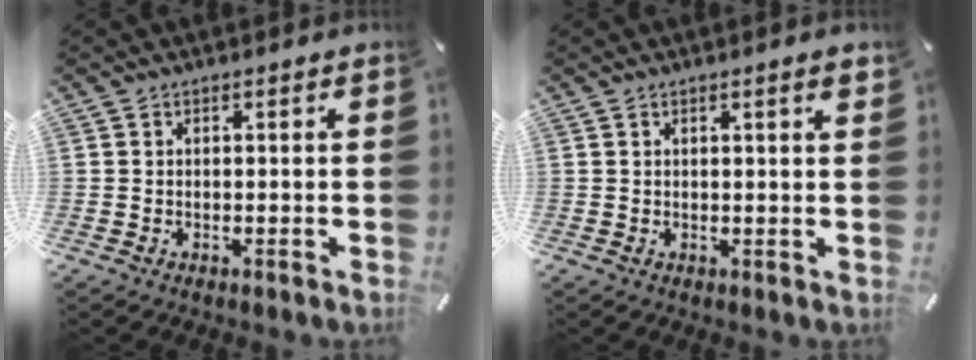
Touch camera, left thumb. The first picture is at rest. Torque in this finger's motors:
{"motor_torque": [0.42, -0.21, 0.37, -0.38, 0.00]}